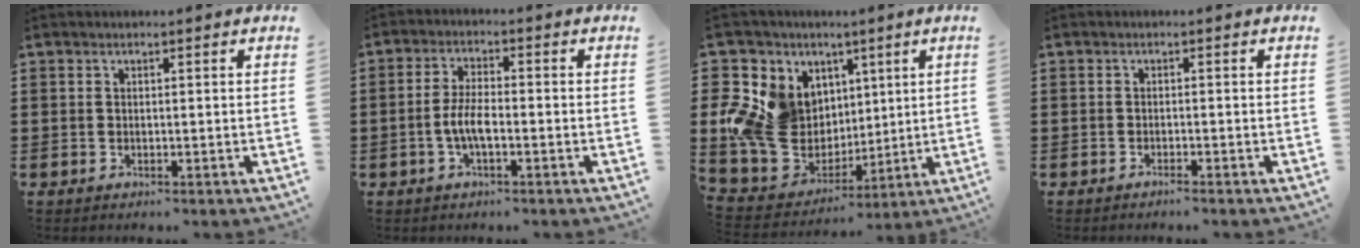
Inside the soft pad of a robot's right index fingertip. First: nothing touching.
{"total": 4.7, "force": [-1.2, 1.5, 4.3], "torque": [-0.101, -0.003, -0.031]}
{"total": 12.9, "force": [2.3, 11.4, 5.7], "torque": [-0.178, -0.019, 0.051]}
{"total": 0.8, "force": [-0.8, -0.2, 0.3], "torque": [-0.006, -0.002, -0.015]}